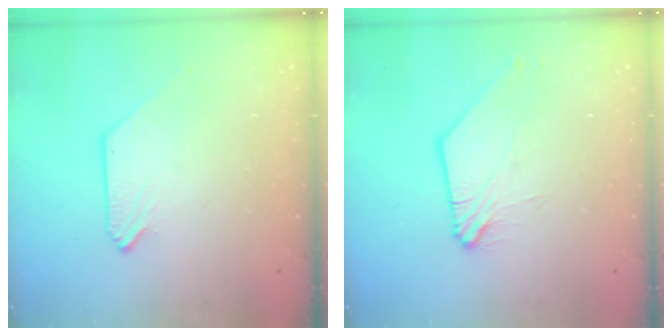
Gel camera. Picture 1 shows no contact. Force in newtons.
{"total": 2.8, "press": 2.8, "slide": 0.3}